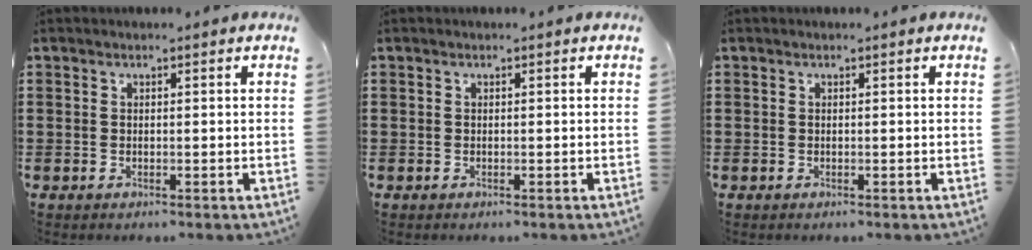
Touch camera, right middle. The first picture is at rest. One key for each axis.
{"total": 0.0}
{"total": 0.0}